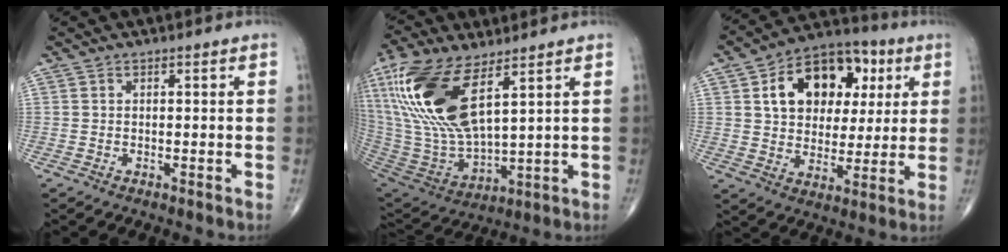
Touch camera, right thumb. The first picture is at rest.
{"total": 22.5, "force": [10.0, 8.8, 18.2], "torque": [-0.409, -0.041, 0.207]}
{"total": 18.0, "force": [5.8, 12.3, 11.7], "torque": [-0.145, 0.004, 0.090]}